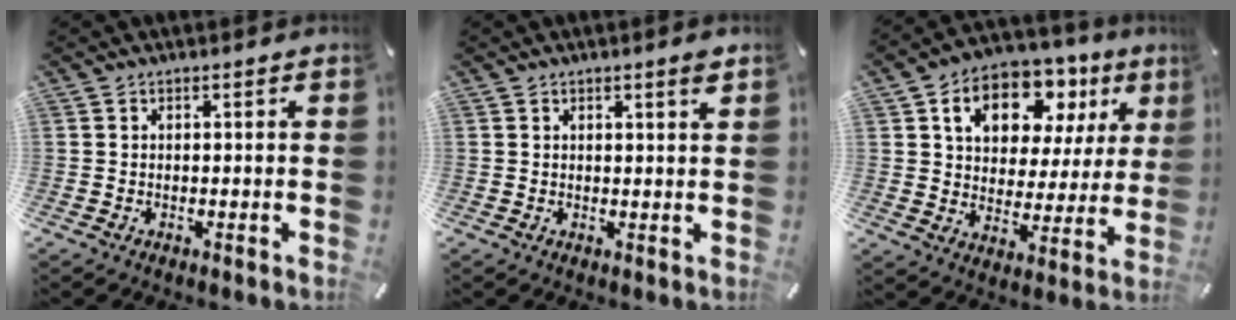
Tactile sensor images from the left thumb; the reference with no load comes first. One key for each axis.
{"total": 1.8, "fx": 1.2, "fy": 0.2, "fz": 1.4, "tx": -0.020, "ty": -0.003, "tz": 0.019}
{"total": 14.9, "fx": 8.0, "fy": 9.9, "fz": 7.7, "tx": -0.123, "ty": -0.038, "tz": 0.141}